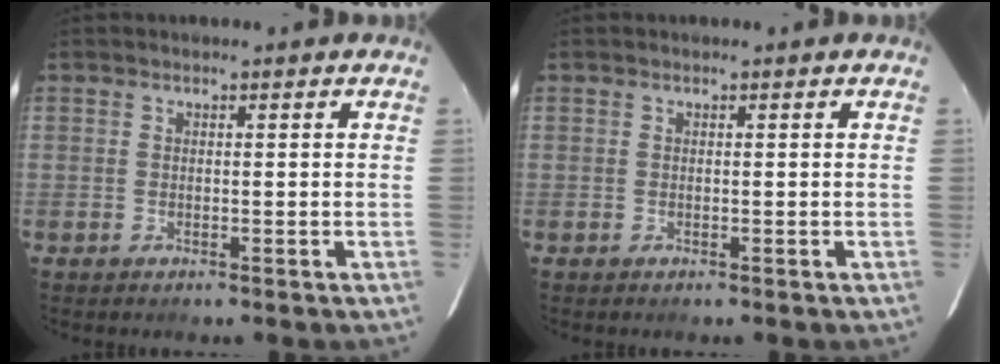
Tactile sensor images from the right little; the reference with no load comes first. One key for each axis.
{"total": 0.0}